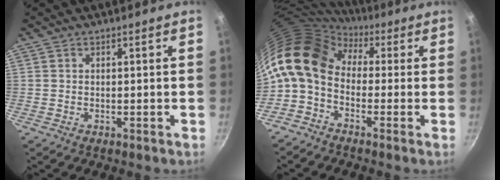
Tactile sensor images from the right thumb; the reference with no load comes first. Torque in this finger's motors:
{"motor_torque": [2.43, 2.54, 1.16, -1.04, 0.44]}